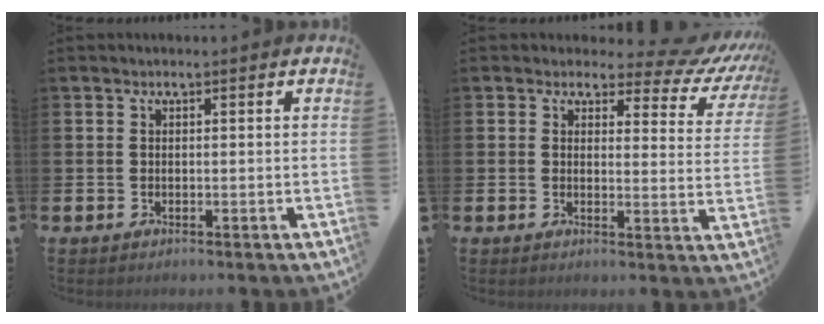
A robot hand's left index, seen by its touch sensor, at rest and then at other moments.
{"total": 4.3, "force": [3.5, 2.1, 1.5], "torque": [-0.022, -0.033, 0.051]}